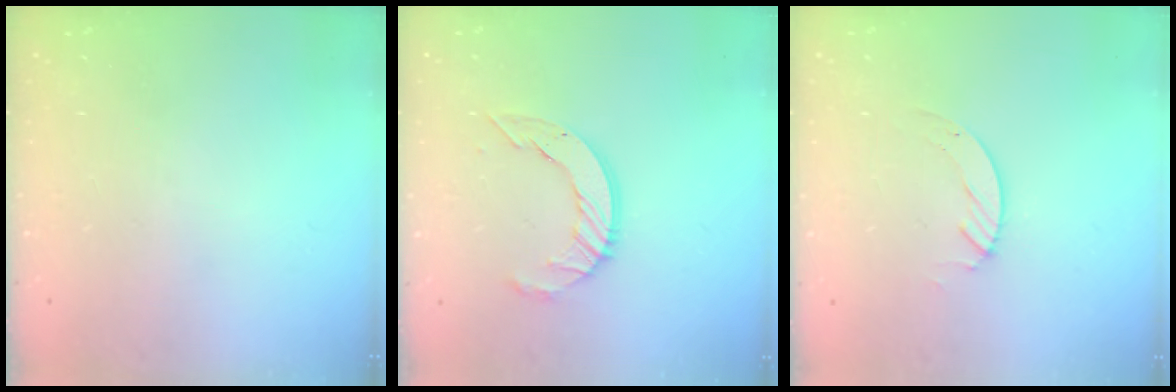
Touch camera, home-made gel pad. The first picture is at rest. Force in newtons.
{"total": 9.3, "press": 9.3, "slide": 0.9}
{"total": 2.1, "press": 2.1, "slide": 0.2}